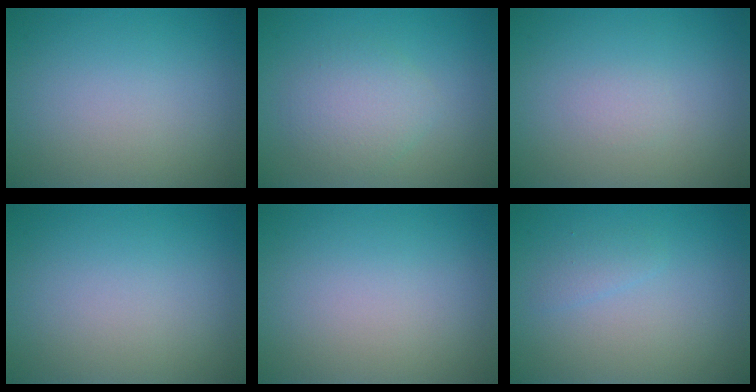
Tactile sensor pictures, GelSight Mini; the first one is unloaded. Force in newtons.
{"total": 3.0, "press": 3.0, "slide": 0.1}
{"total": 0.6, "press": 0.6, "slide": 0.1}
{"total": 0.0}
{"total": 0.0}
{"total": 1.0, "press": 1.0, "slide": 0.0}